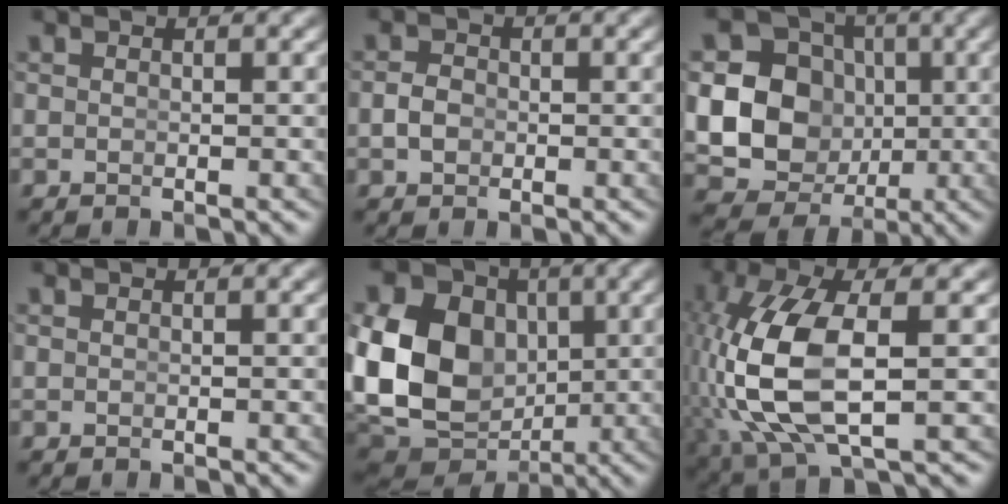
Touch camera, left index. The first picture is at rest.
{"total": 0.9, "force": [-0.5, 0.6, 0.5], "torque": [-0.012, 0.001, -0.009]}
{"total": 17.1, "force": [-0.6, 15.1, 8.1], "torque": [-0.171, -0.049, -0.012]}
{"total": 0.0}
{"total": 15.8, "force": [0.2, 12.8, 9.3], "torque": [-0.186, -0.039, 0.013]}
{"total": 8.5, "force": [-0.2, 3.9, 7.5], "torque": [-0.198, -0.025, 0.018]}